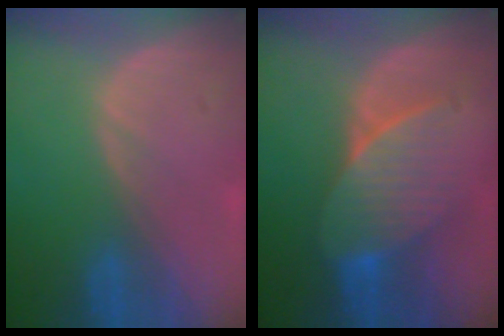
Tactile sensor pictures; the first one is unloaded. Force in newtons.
{"total": 7.3, "press": 6.9, "slide": 2.1}